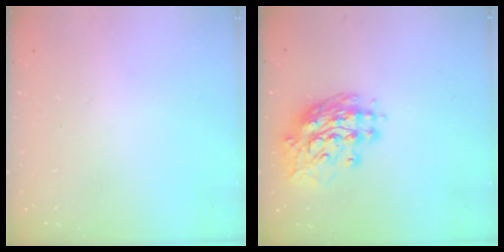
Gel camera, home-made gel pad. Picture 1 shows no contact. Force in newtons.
{"total": 14.9, "press": 14.8, "slide": 1.5}